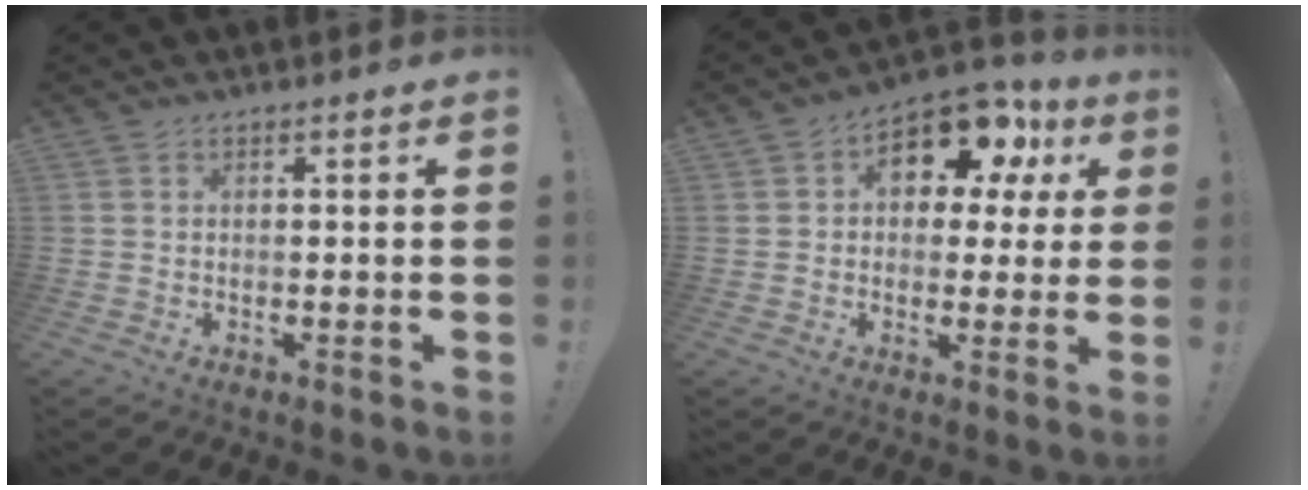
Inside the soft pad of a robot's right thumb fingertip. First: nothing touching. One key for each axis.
{"total": 12.1, "fx": 6.3, "fy": 7.1, "fz": 7.5, "tx": -0.104, "ty": -0.037, "tz": 0.109}